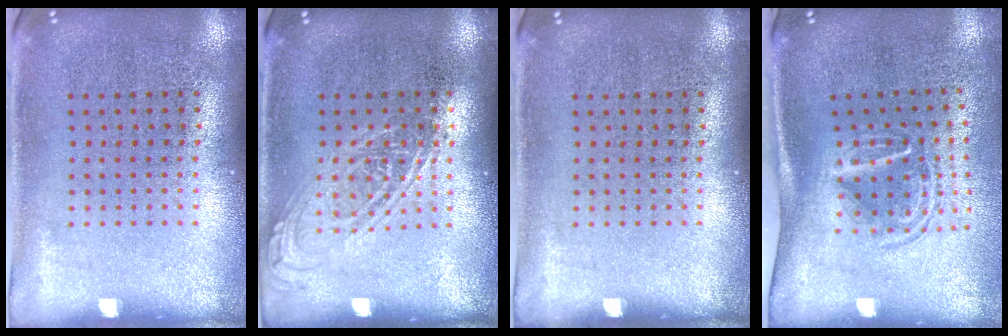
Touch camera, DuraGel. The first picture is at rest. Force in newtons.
{"total": 1.0, "press": 1.0, "slide": 0.1}
{"total": 0.0}
{"total": 1.6, "press": 1.1, "slide": 1.2}